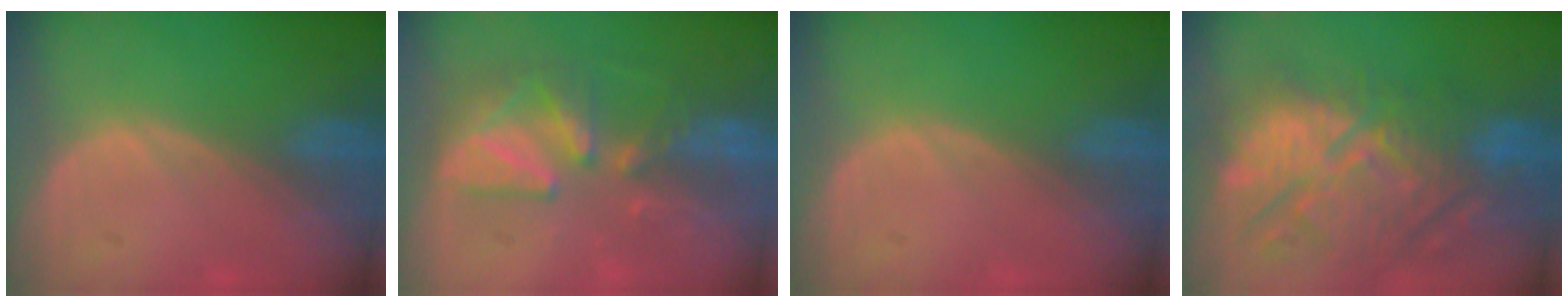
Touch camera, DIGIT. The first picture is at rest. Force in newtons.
{"total": 8.4, "press": 7.7, "slide": 3.4}
{"total": 0.0}
{"total": 13.4, "press": 12.4, "slide": 5.0}